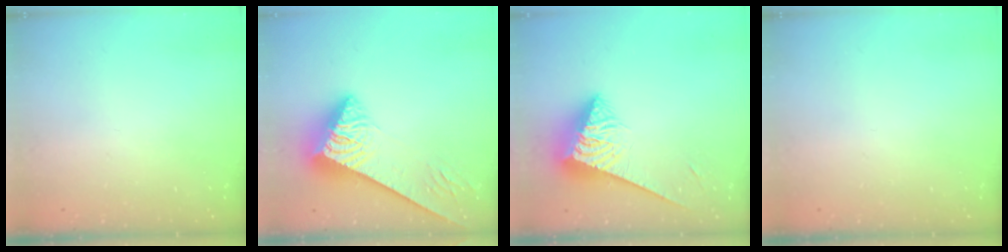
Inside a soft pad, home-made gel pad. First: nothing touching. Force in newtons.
{"total": 4.5, "press": 4.5, "slide": 0.5}
{"total": 5.6, "press": 5.6, "slide": 0.8}
{"total": 0.0}